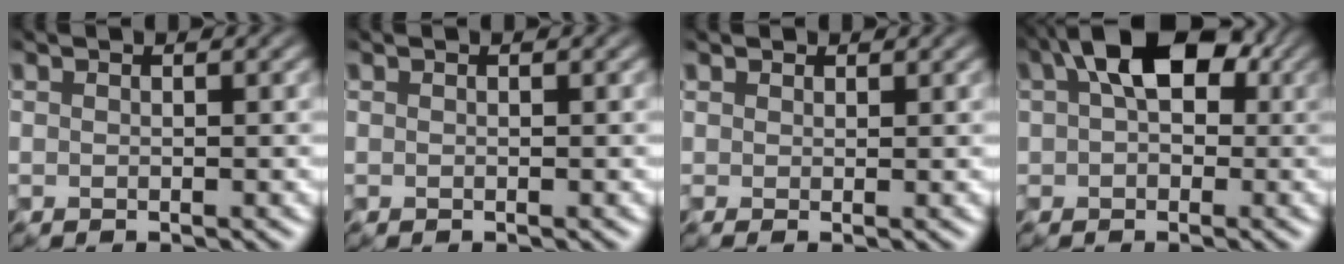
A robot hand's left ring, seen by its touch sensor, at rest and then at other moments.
{"total": 0.0}
{"total": 0.8, "force": [0.5, 0.5, 0.3], "torque": [-0.002, 0.002, 0.006]}
{"total": 7.5, "force": [2.5, 4.4, 5.4], "torque": [-0.077, 0.022, 0.022]}